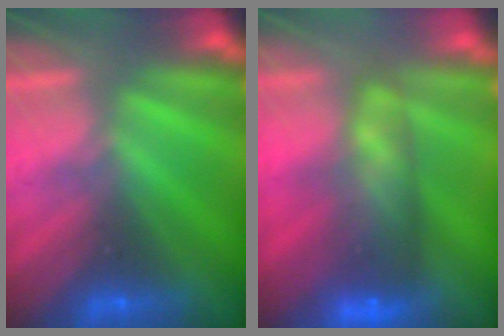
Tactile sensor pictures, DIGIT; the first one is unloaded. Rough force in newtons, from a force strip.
{"total": 9.9}